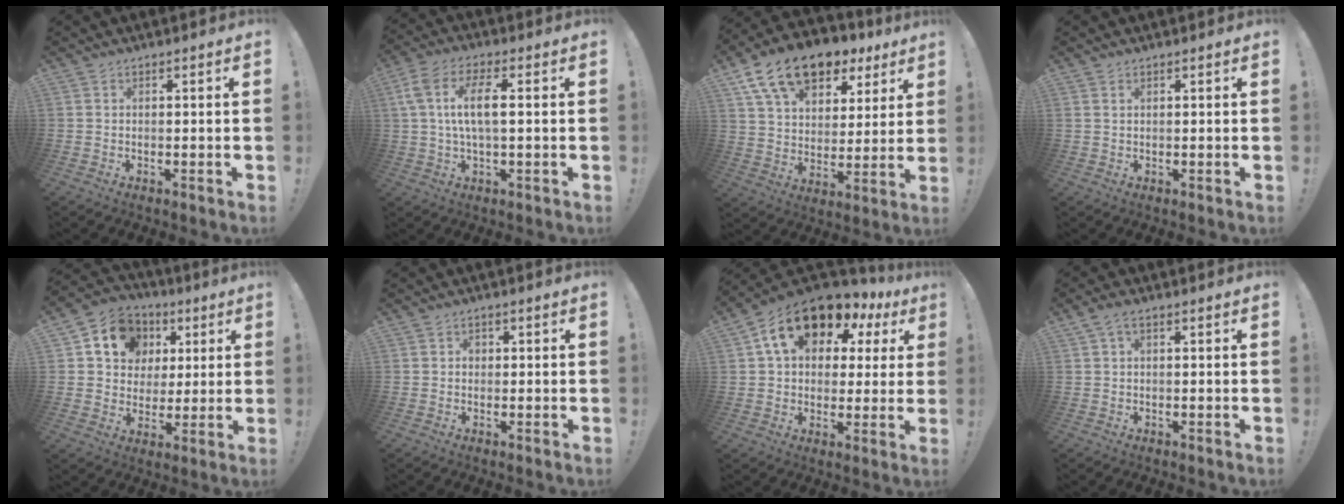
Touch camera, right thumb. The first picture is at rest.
{"total": 10.5, "force": [1.1, 4.0, 9.6], "torque": [-0.190, 0.002, 0.018]}
{"total": 17.1, "force": [10.9, 9.7, 8.9], "torque": [-0.147, -0.065, 0.198]}
{"total": 2.7, "force": [1.2, 1.1, 2.1], "torque": [-0.034, -0.002, 0.020]}
{"total": 13.2, "force": [4.9, 11.1, 5.1], "torque": [-0.075, -0.018, 0.102]}
{"total": 1.2, "force": [-0.1, 1.1, 0.5], "torque": [-0.006, 0.004, -0.004]}
{"total": 16.7, "force": [8.8, 10.4, 9.7], "torque": [-0.156, -0.045, 0.160]}
{"total": 2.5, "force": [0.8, 1.2, 2.0], "torque": [-0.043, 0.004, 0.017]}